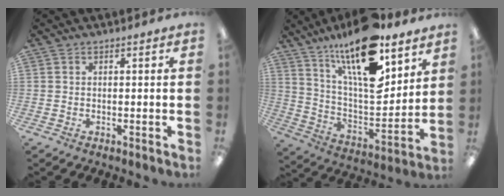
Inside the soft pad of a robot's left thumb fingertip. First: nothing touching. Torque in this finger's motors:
{"motor_torque": [2.31, 2.70, 1.37, -1.40, 0.57]}